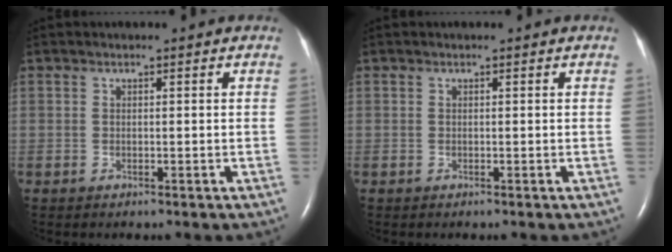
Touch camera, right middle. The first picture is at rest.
{"total": 0.0}